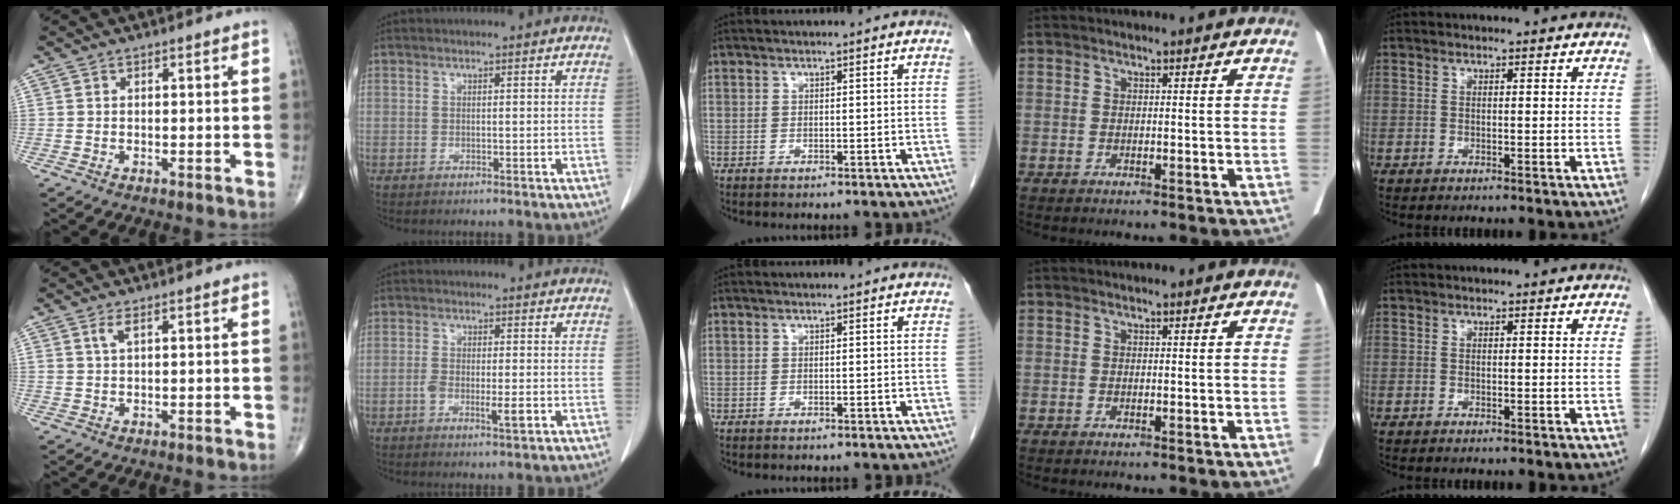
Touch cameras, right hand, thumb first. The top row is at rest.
{"thumb": {"total": 2.0, "force": [1.0, 0.7, 1.6], "torque": [-0.037, 0.000, 0.025]}, "index": {"total": 4.2, "force": [-1.4, 1.1, 3.8], "torque": [-0.065, -0.002, -0.020]}}